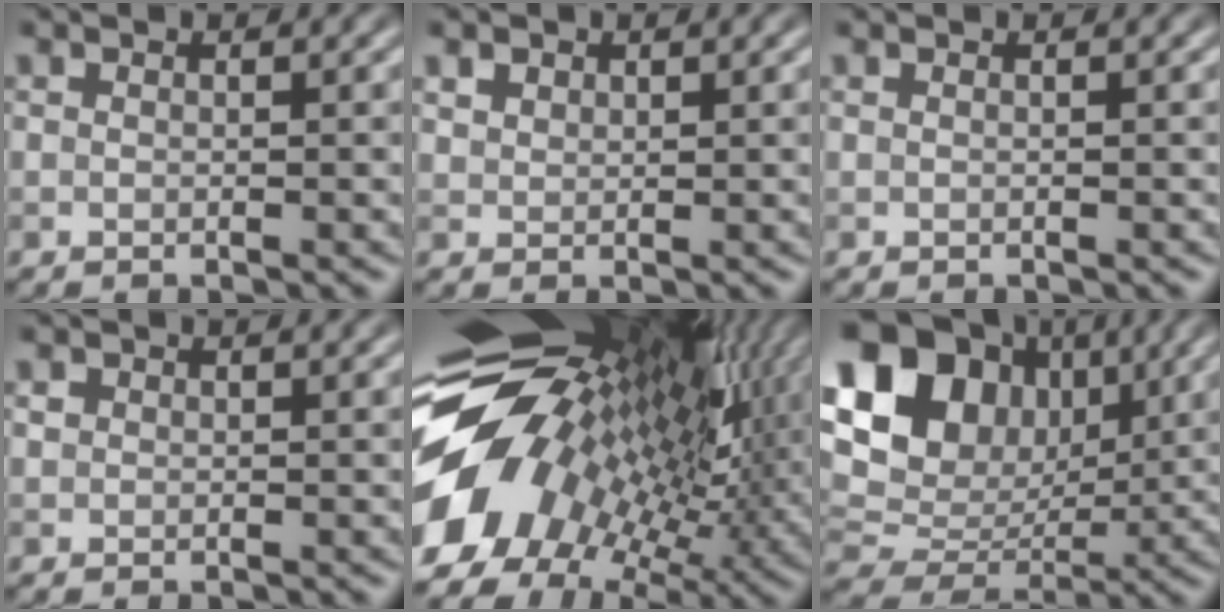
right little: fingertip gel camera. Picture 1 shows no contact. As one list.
[{"total": 2.3, "force": [1.6, 1.4, 0.8], "torque": [-0.029, 0.005, 0.028]}, {"total": 0.0}, {"total": 0.7, "force": [0.2, 0.7, 0.1], "torque": [0.002, -0.002, 0.001]}, {"total": 16.1, "force": [-0.1, 10.9, 11.9], "torque": [-0.242, -0.009, 0.008]}, {"total": 16.3, "force": [5.7, 12.4, 9.0], "torque": [-0.213, 0.049, 0.113]}]